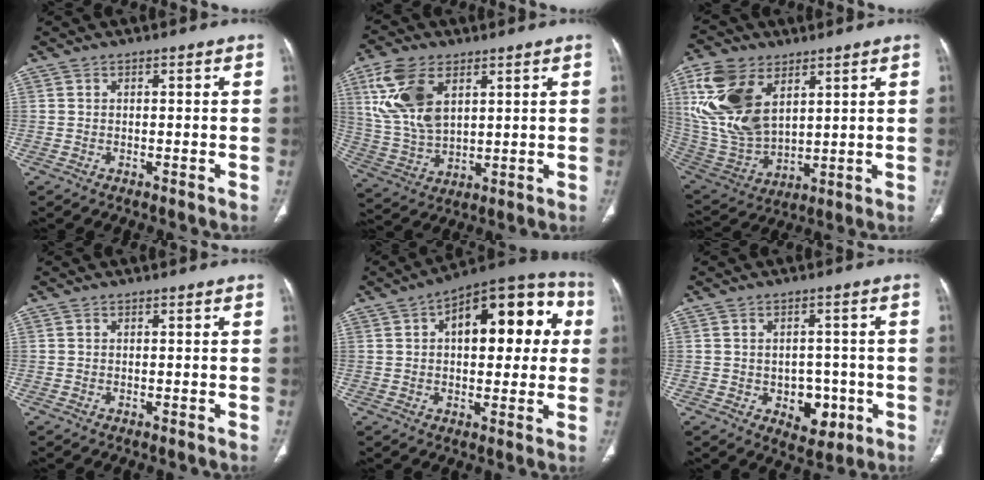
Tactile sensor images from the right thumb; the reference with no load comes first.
{"total": 13.9, "force": [5.4, 7.9, 10.1], "torque": [-0.202, -0.015, 0.119]}
{"total": 18.4, "force": [7.0, 11.1, 12.9], "torque": [-0.252, -0.026, 0.151]}
{"total": 0.0}
{"total": 19.8, "force": [4.5, 10.2, 16.4], "torque": [-0.169, 0.033, 0.057]}
{"total": 7.1, "force": [-1.9, 5.2, 4.5], "torque": [-0.023, 0.011, -0.013]}